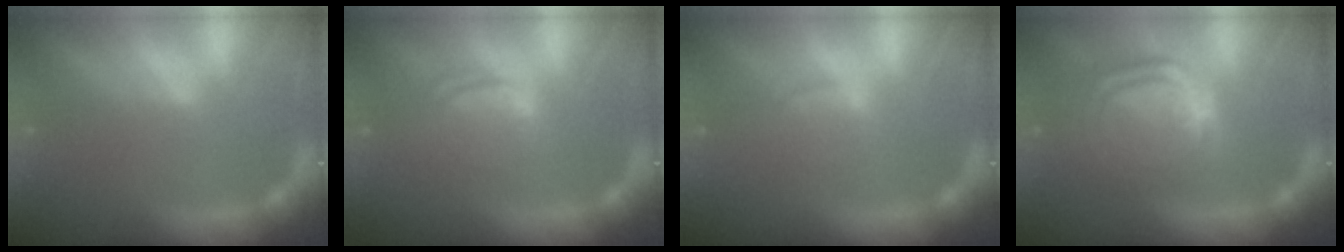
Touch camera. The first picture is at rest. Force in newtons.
{"total": 4.0}
{"total": 1.9}
{"total": 10.0}